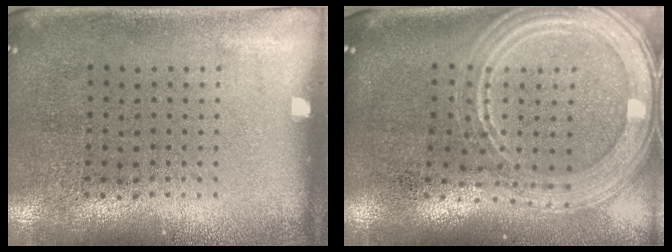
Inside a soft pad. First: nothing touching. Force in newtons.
{"total": 2.4, "press": 2.0, "slide": 1.3}